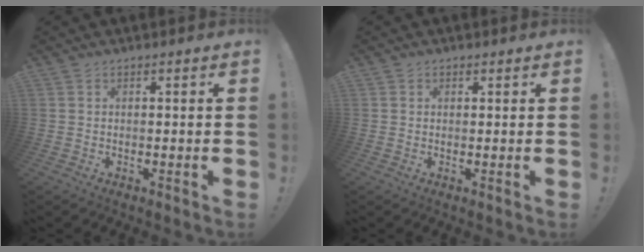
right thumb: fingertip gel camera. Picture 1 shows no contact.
{"total": 0.9, "force": [0.6, 0.7, 0.1], "torque": [0.004, -0.001, 0.010]}